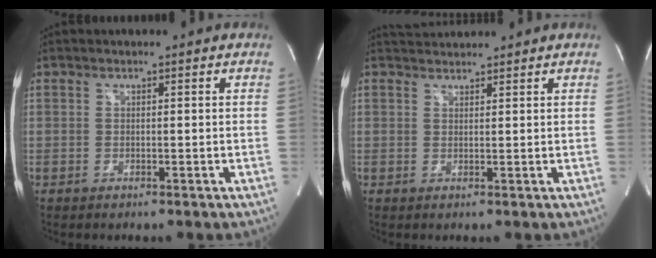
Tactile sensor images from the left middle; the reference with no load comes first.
{"total": 3.0, "force": [3.0, 0.0, 0.2], "torque": [-0.010, 0.023, 0.059]}